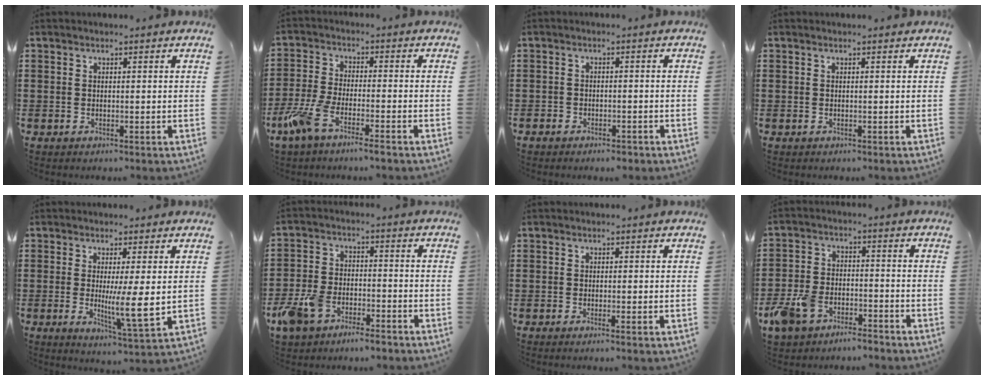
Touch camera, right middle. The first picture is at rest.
{"total": 6.1, "force": [-4.1, 1.0, 4.4], "torque": [-0.113, -0.016, -0.083]}
{"total": 1.5, "force": [-1.3, 0.6, 0.3], "torque": [-0.009, 0.001, -0.027]}
{"total": 0.0}
{"total": 6.0, "force": [0.6, 0.9, 5.9], "torque": [-0.088, -0.021, 0.007]}
{"total": 6.7, "force": [-5.2, 2.8, 3.3], "torque": [-0.091, 0.001, -0.107]}
{"total": 0.5, "force": [0.0, 0.1, 0.5], "torque": [-0.010, -0.001, 0.001]}
{"total": 6.4, "force": [-5.3, 2.5, 2.6], "torque": [-0.074, 0.004, -0.107]}